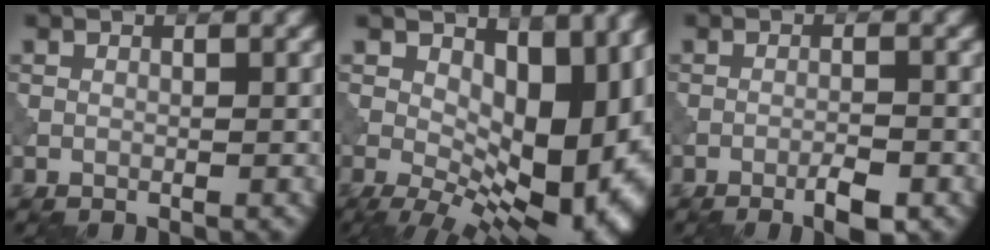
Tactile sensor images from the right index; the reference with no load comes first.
{"total": 14.1, "force": [1.2, 8.1, 11.5], "torque": [-0.123, -0.023, 0.043]}
{"total": 2.5, "force": [-1.5, 0.5, 1.9], "torque": [-0.035, 0.003, -0.029]}